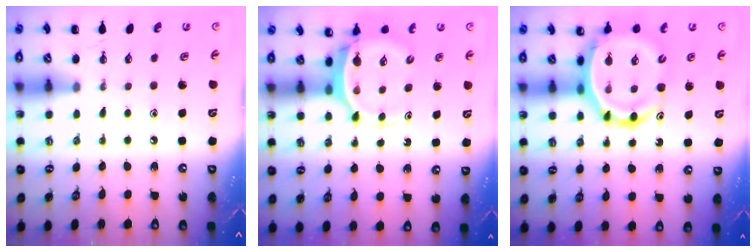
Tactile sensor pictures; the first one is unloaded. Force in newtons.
{"total": 6.4, "press": 6.4, "slide": 0.6}
{"total": 13.7, "press": 13.1, "slide": 4.0}